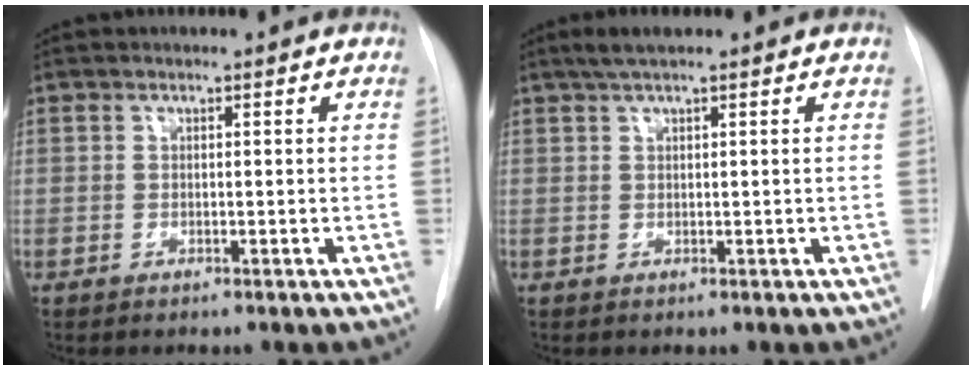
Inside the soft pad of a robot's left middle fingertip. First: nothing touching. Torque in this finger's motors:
{"motor_torque": [0.36, -0.33, 0.06, 0.04]}